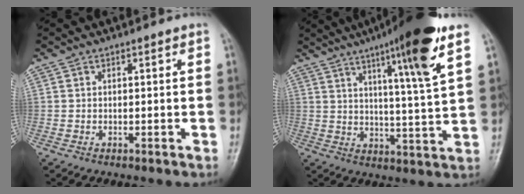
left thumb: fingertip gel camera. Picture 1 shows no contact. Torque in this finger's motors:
{"motor_torque": [0.70, 0.51, 1.74, -1.03, 0.14]}